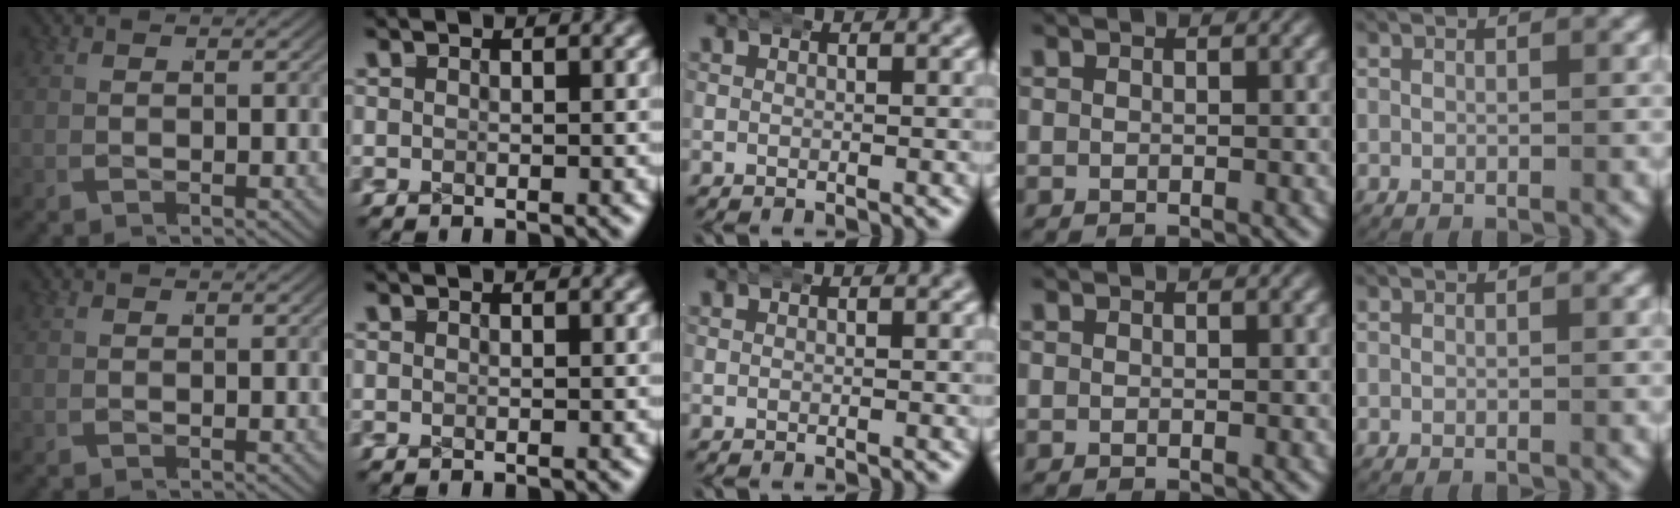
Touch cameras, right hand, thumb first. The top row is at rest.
{}